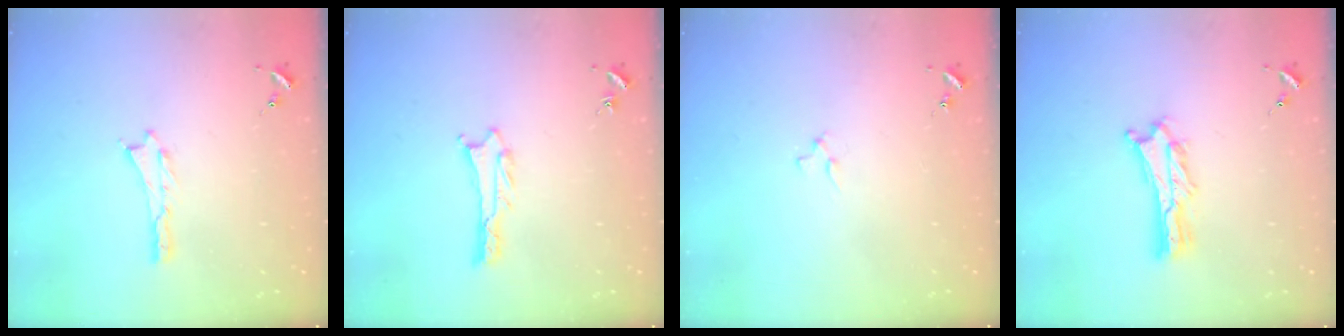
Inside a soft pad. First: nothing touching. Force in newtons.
{"total": 1.1, "press": 1.1, "slide": 0.1}
{"total": 0.9, "press": 0.9, "slide": 0.2}
{"total": 2.7, "press": 2.7, "slide": 0.3}